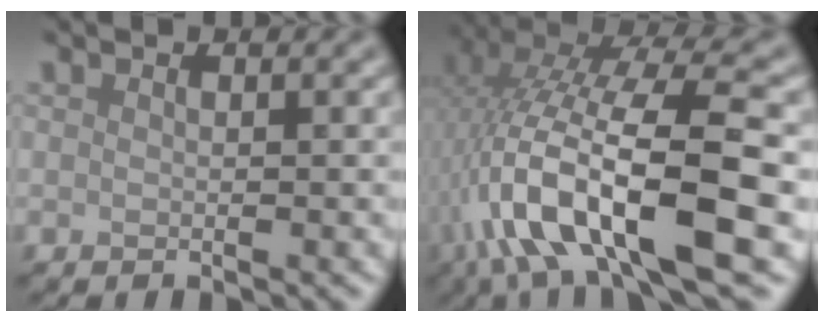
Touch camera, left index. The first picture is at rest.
{"total": 13.4, "force": [-2.2, 4.4, 12.5], "torque": [-0.225, 0.006, -0.038]}